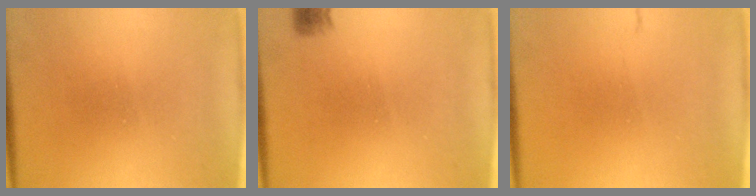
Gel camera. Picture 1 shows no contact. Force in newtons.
{"total": 2.9}
{"total": 1.6}